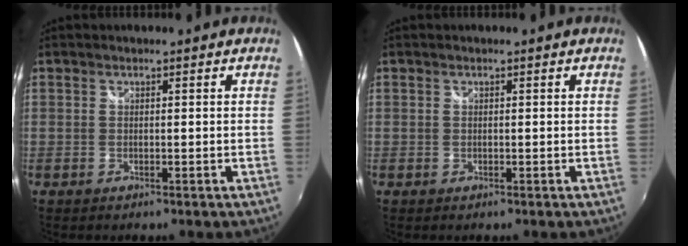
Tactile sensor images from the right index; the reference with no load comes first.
{"total": 0.0}